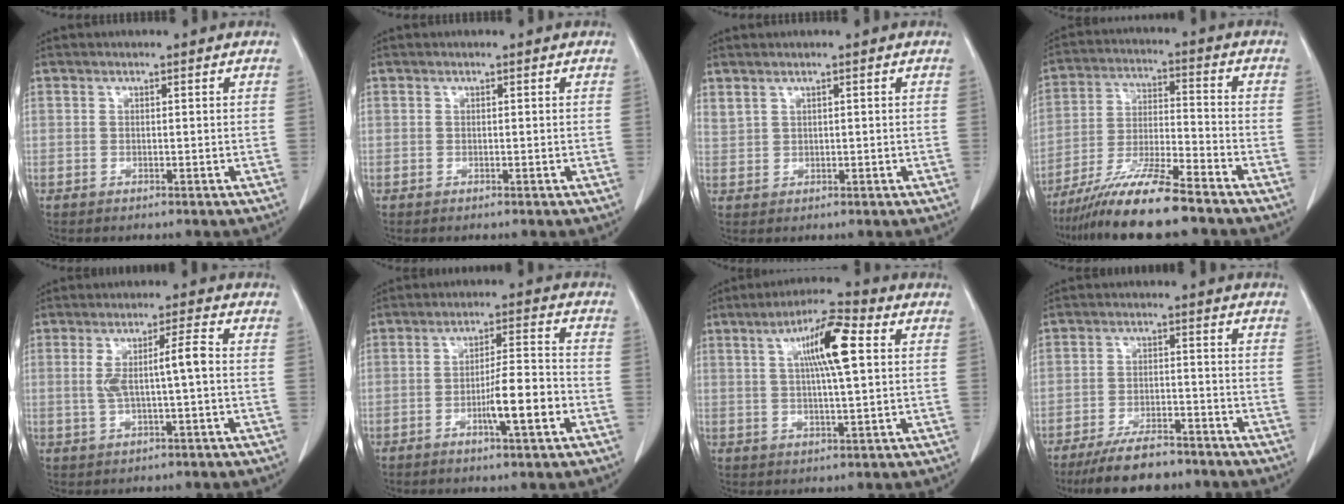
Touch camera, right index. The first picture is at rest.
{"total": 0.0}
{"total": 1.6, "force": [1.3, 0.8, 0.4], "torque": [-0.010, 0.009, 0.032]}
{"total": 12.7, "force": [-10.1, 0.3, 7.8], "torque": [-0.142, -0.021, -0.180]}
{"total": 5.5, "force": [0.1, 0.3, 5.5], "torque": [-0.103, 0.013, 0.005]}
{"total": 7.9, "force": [-2.9, 0.7, 7.3], "torque": [-0.120, 0.004, -0.047]}
{"total": 9.4, "force": [2.4, 1.0, 9.1], "torque": [-0.160, 0.014, 0.038]}
{"total": 9.2, "force": [-7.8, 2.6, 4.1], "torque": [-0.068, -0.011, -0.130]}